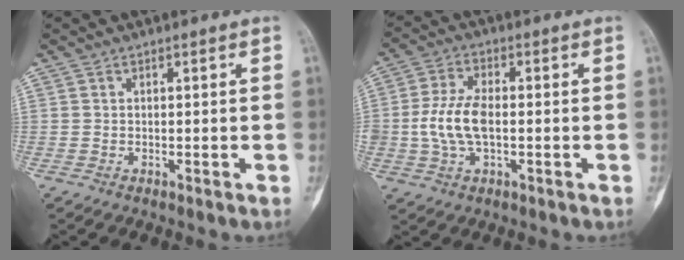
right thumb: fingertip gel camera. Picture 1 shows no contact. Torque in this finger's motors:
{"motor_torque": [0.98, 0.95, 1.05, -0.08, 0.15]}